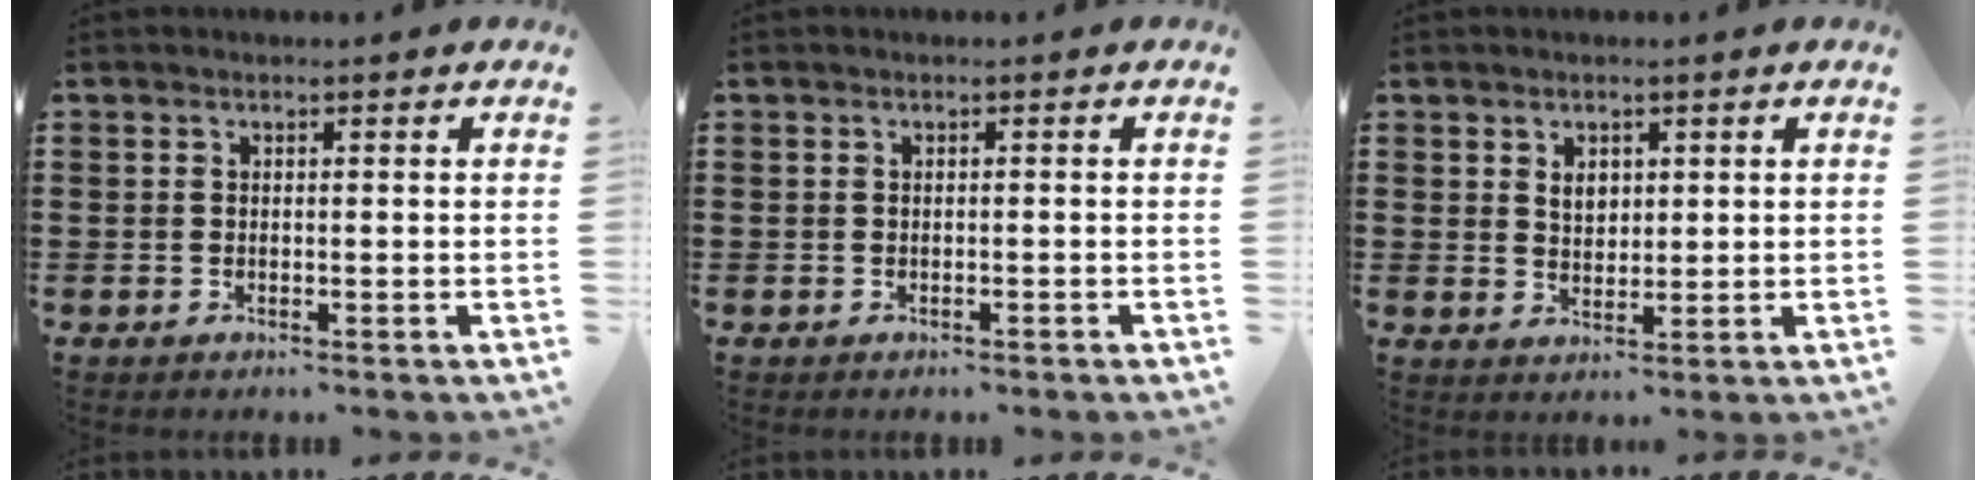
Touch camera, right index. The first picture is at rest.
{"total": 0.5, "force": [-0.5, 0.0, 0.2], "torque": [-0.005, -0.002, -0.009]}
{"total": 2.5, "force": [1.2, 1.7, 1.4], "torque": [-0.032, 0.006, 0.021]}